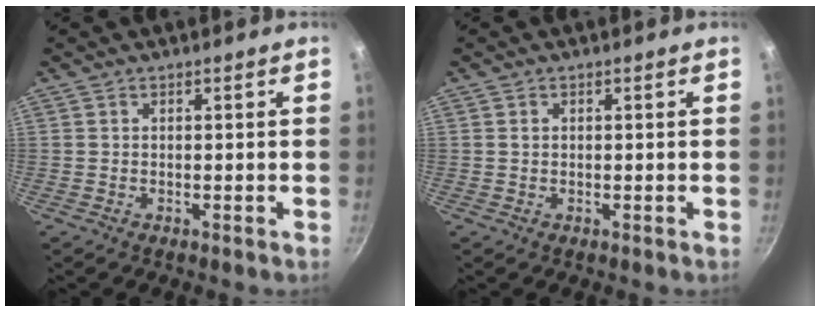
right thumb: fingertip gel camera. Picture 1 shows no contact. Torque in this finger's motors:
{"motor_torque": [-0.47, -0.47, 0.33, -0.30, -0.02]}